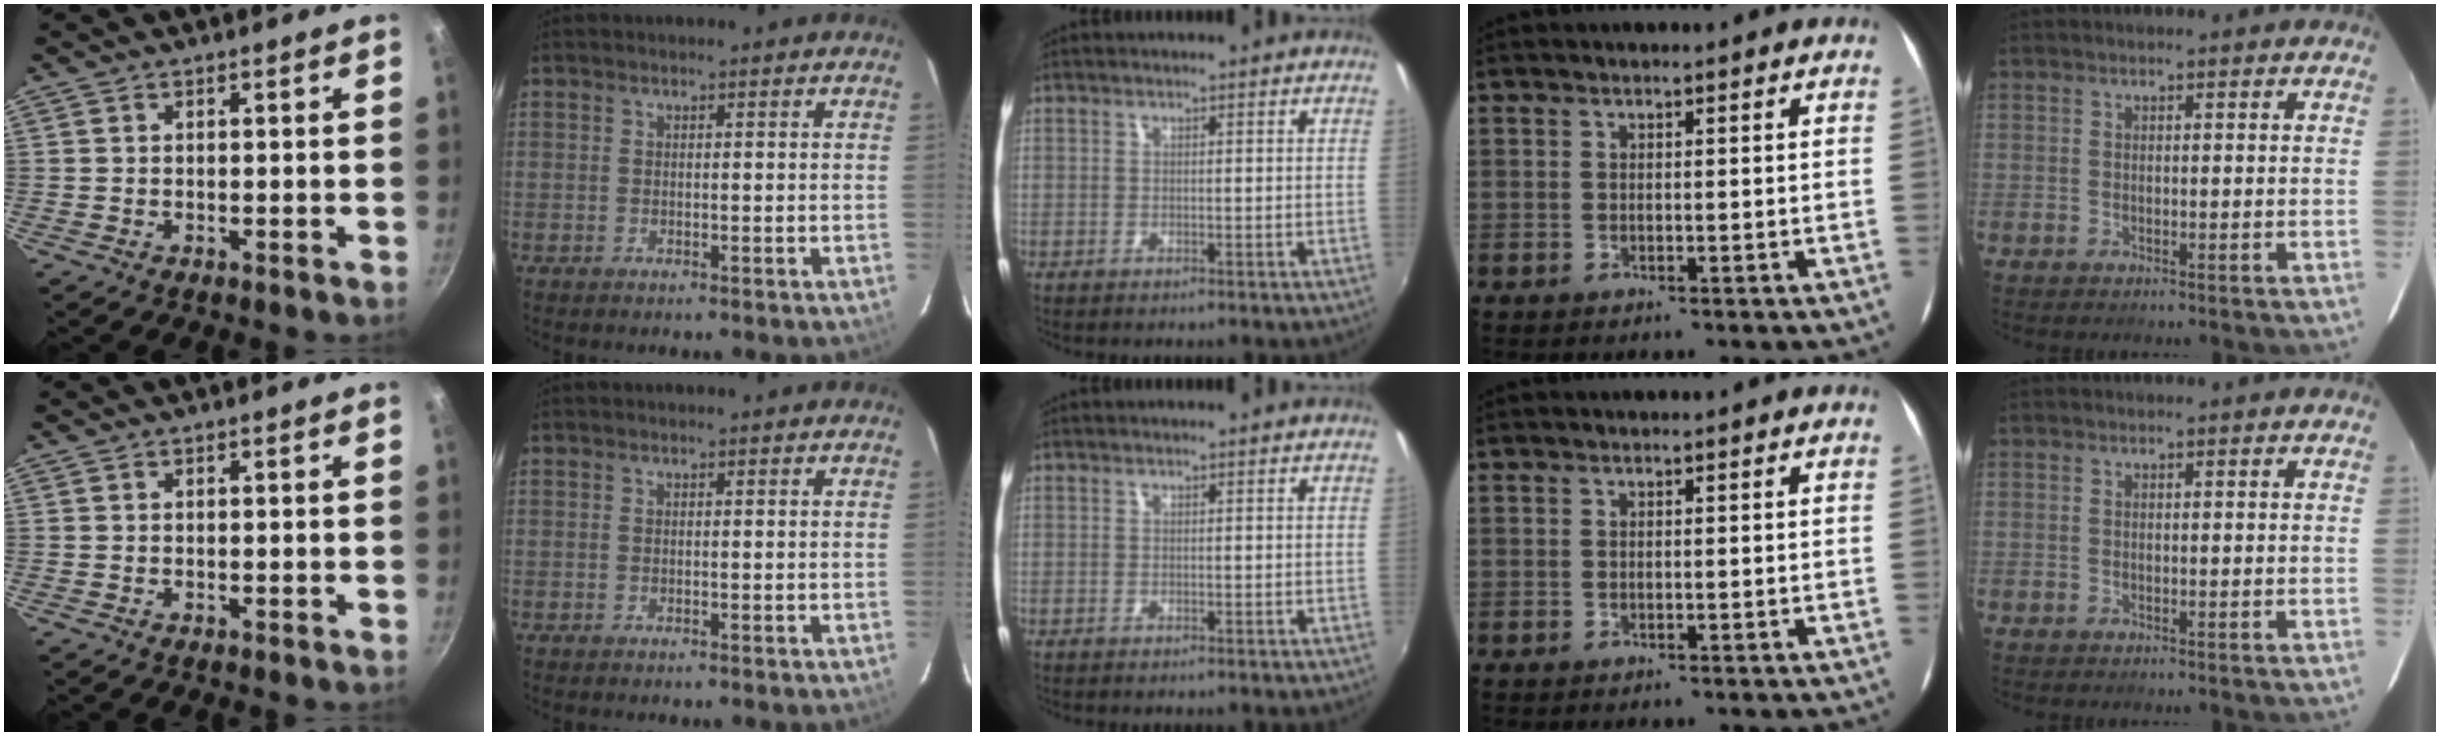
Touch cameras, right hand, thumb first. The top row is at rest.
{}